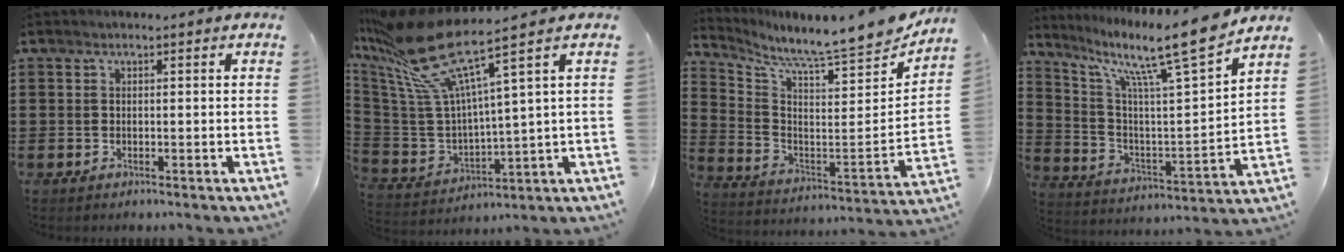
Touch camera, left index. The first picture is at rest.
{"total": 13.9, "force": [9.1, 2.7, 10.0], "torque": [-0.245, -0.053, 0.150]}
{"total": 7.5, "force": [7.2, -0.8, 2.0], "torque": [-0.065, -0.087, 0.111]}
{"total": 13.2, "force": [10.6, 0.8, 7.8], "torque": [-0.167, -0.071, 0.166]}